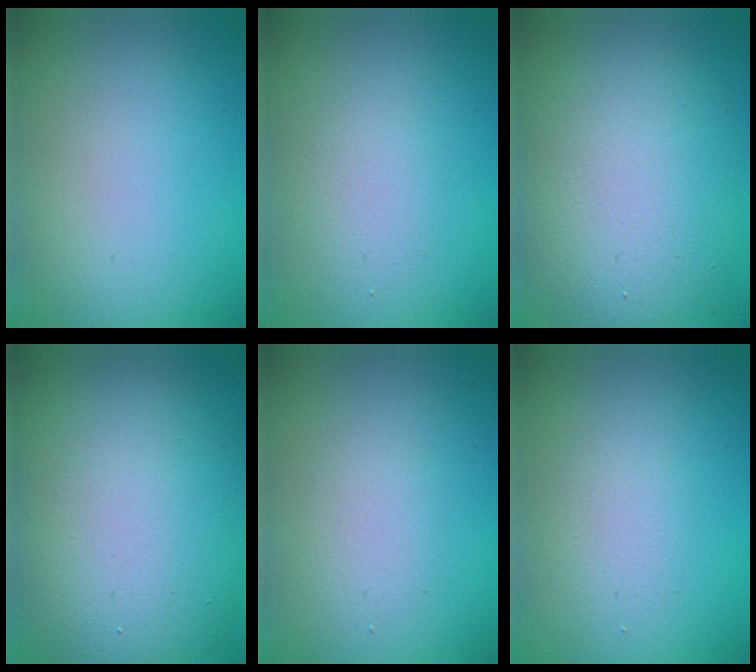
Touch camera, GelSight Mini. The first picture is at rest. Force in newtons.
{"total": 1.7, "press": 1.7, "slide": 0.2}
{"total": 8.5, "press": 8.5, "slide": 0.8}
{"total": 11.7, "press": 11.7, "slide": 0.4}
{"total": 1.5, "press": 1.5, "slide": 0.2}
{"total": 1.4, "press": 1.4, "slide": 0.0}